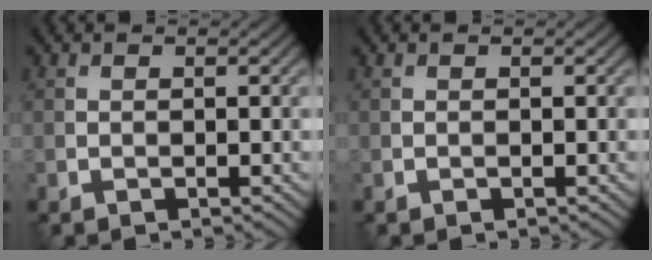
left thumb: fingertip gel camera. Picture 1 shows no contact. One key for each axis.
{"total": 0.0}